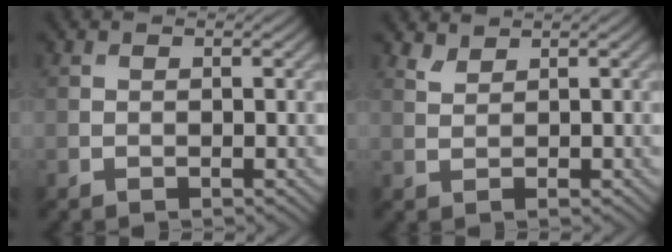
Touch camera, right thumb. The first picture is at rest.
{"total": 1.4, "force": [1.3, 0.5, 0.0], "torque": [-0.003, -0.002, 0.034]}